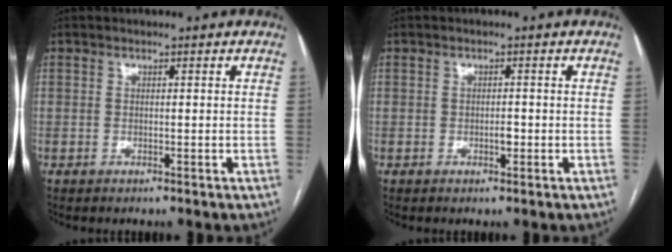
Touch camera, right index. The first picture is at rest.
{"total": 1.2, "force": [-0.4, 0.6, 1.0], "torque": [-0.016, 0.001, -0.005]}